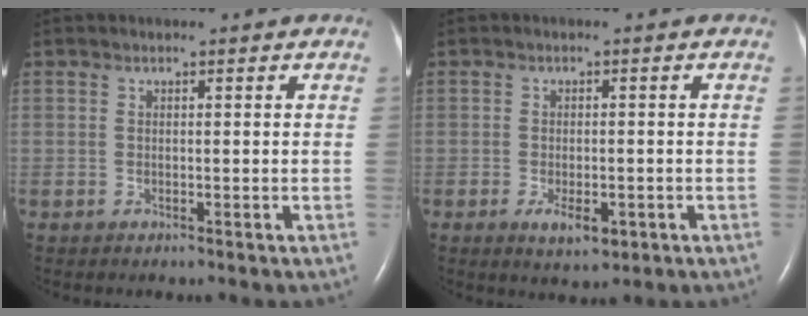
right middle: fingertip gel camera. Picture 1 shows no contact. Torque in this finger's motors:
{"motor_torque": [0.66, -0.28, 0.07, 0.04]}